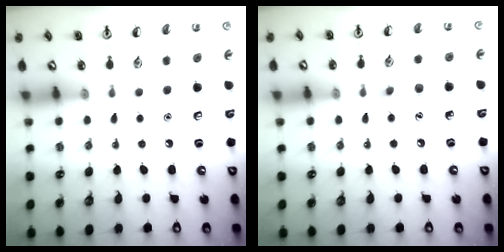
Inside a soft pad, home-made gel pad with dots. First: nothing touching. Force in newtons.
{"total": 5.7, "press": 5.5, "slide": 1.7}